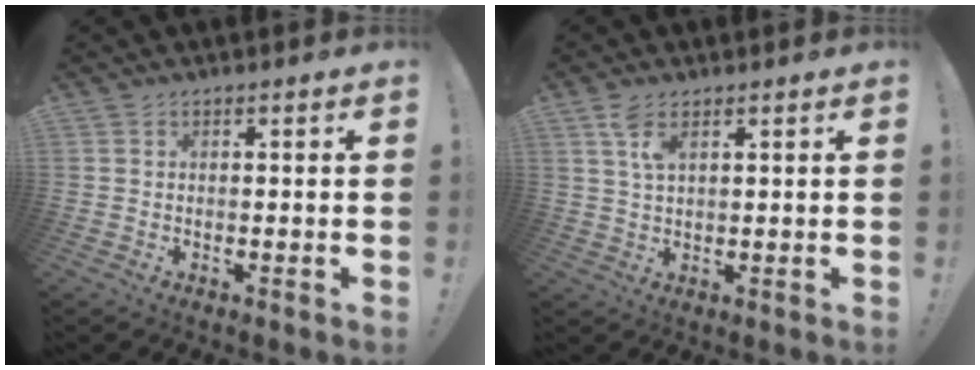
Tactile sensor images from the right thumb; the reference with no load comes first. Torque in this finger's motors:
{"motor_torque": [0.44, 0.49, 0.33, 0.19, 0.04]}